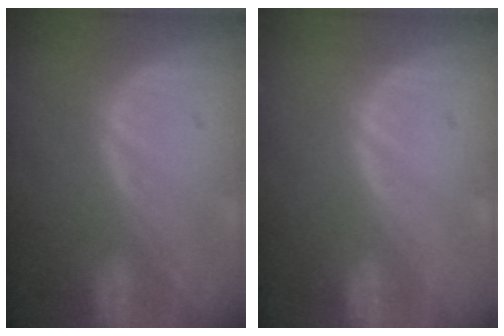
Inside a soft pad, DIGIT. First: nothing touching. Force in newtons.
{"total": 0.0}